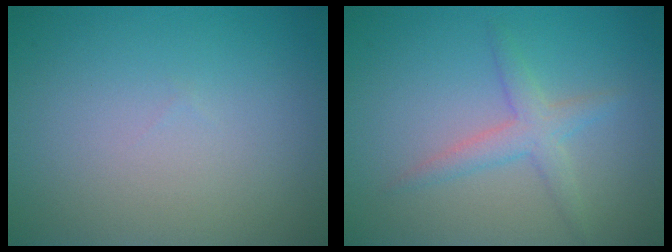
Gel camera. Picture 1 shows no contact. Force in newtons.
{"total": 2.5, "press": 2.5, "slide": 0.0}